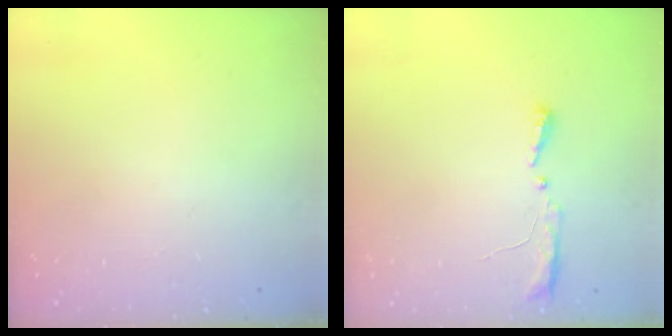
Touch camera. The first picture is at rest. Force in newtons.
{"total": 8.2, "press": 5.2, "slide": 6.2}